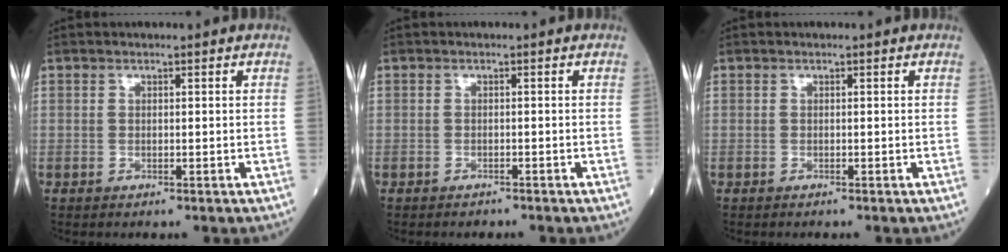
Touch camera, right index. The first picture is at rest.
{"total": 0.8, "force": [-0.8, 0.2, 0.0], "torque": [-0.004, -0.002, -0.014]}
{"total": 0.0}